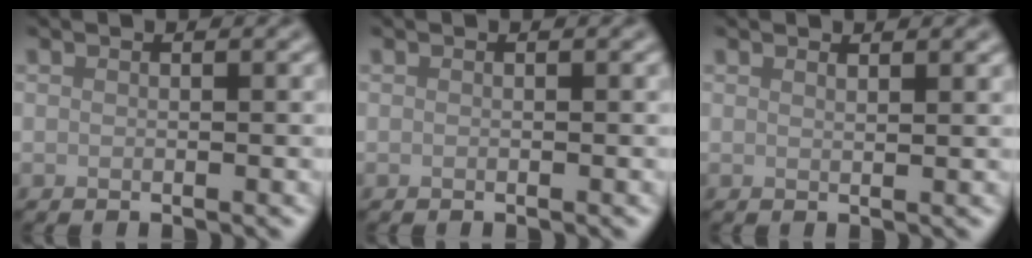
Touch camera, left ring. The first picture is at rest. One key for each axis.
{"total": 0.0}
{"total": 1.3, "fx": 1.1, "fy": 0.4, "fz": 0.6, "tx": 0.000, "ty": 0.000, "tz": 0.011}